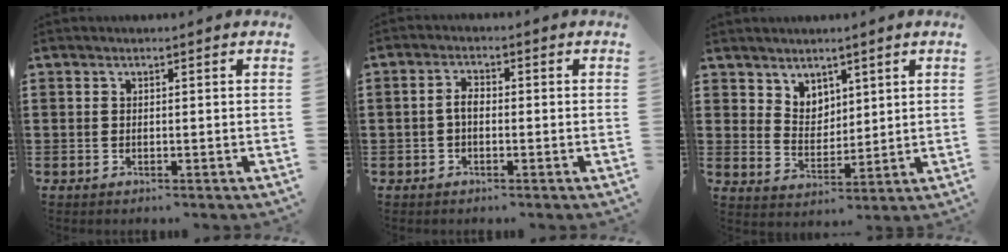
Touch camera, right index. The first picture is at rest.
{"total": 2.3, "force": [-0.6, 1.1, 1.9], "torque": [-0.046, 0.001, -0.014]}
{"total": 4.5, "force": [3.5, 2.7, 0.0], "torque": [-0.018, -0.003, 0.067]}